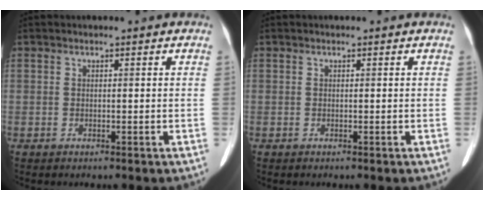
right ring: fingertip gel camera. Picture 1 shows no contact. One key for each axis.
{"total": 0.0}